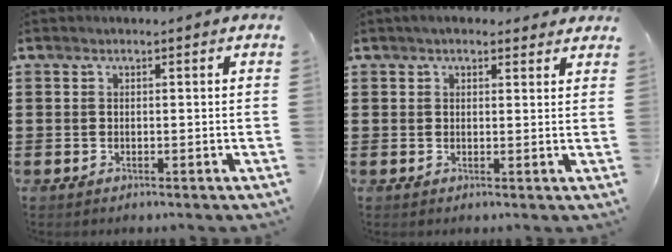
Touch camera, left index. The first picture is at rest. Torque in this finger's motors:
{"motor_torque": [2.14, 0.00, 0.25, 0.02]}